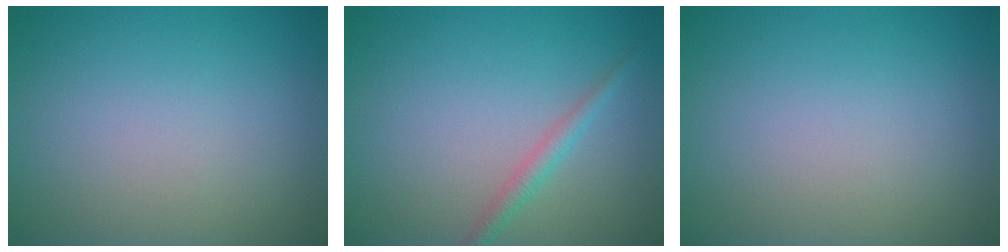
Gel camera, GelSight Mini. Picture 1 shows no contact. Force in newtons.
{"total": 1.6, "press": 1.6, "slide": 0.0}
{"total": 0.0}